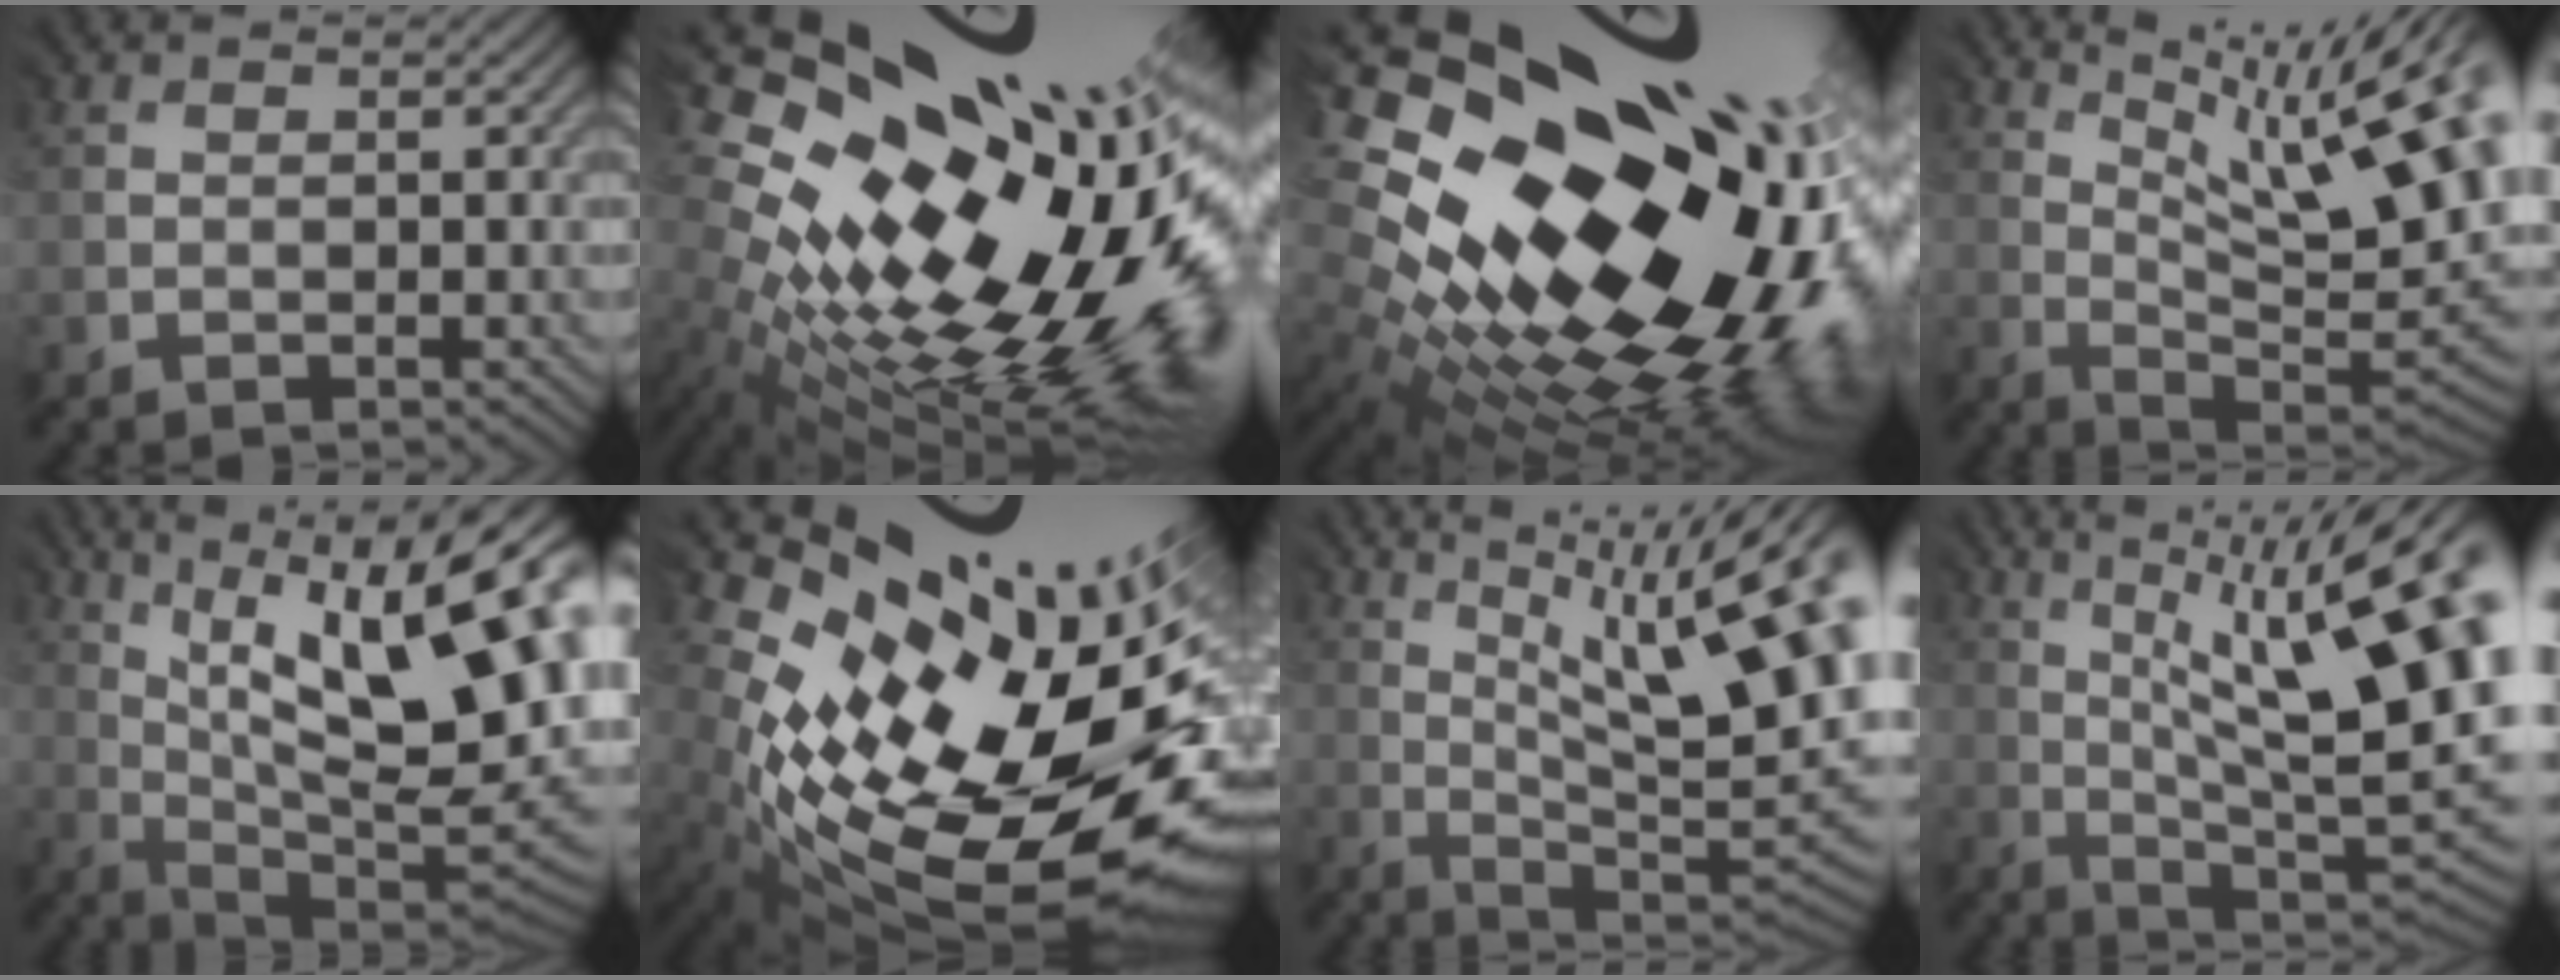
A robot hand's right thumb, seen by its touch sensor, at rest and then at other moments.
{"total": 19.0, "force": [1.1, 10.2, 16.0], "torque": [-0.263, -0.018, 0.019]}
{"total": 20.9, "force": [2.4, 13.2, 16.1], "torque": [-0.306, -0.009, 0.030]}
{"total": 15.4, "force": [6.2, 4.0, 13.6], "torque": [-0.170, 0.018, 0.102]}
{"total": 17.6, "force": [4.7, 6.9, 15.5], "torque": [-0.215, 0.026, 0.071]}
{"total": 17.9, "force": [1.0, 10.2, 14.7], "torque": [-0.237, -0.033, 0.045]}
{"total": 16.0, "force": [5.1, 5.1, 14.3], "torque": [-0.186, 0.027, 0.083]}
{"total": 17.6, "force": [3.7, 5.3, 16.3], "torque": [-0.209, 0.019, 0.053]}